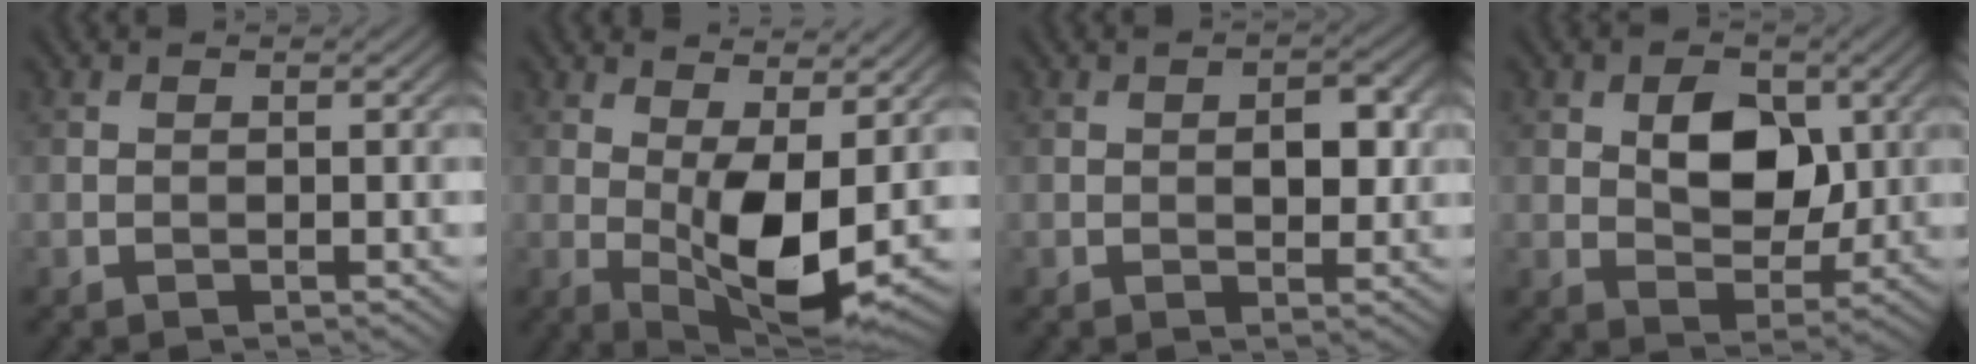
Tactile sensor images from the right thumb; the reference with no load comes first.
{"total": 9.8, "force": [0.7, 3.9, 9.0], "torque": [-0.157, -0.010, 0.016]}
{"total": 3.6, "force": [0.3, 2.0, 3.0], "torque": [-0.043, 0.000, 0.001]}
{"total": 7.3, "force": [1.7, 4.8, 5.2], "torque": [-0.083, -0.001, 0.024]}